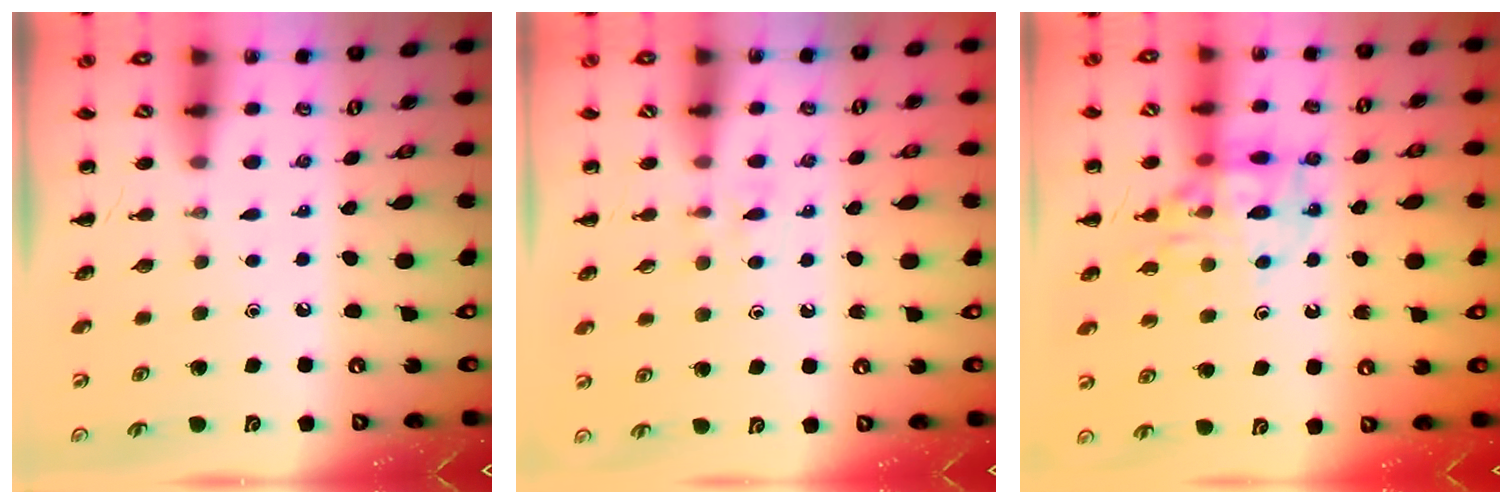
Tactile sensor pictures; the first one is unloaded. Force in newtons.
{"total": 4.7, "press": 4.3, "slide": 1.8}
{"total": 14.1, "press": 13.9, "slide": 2.4}